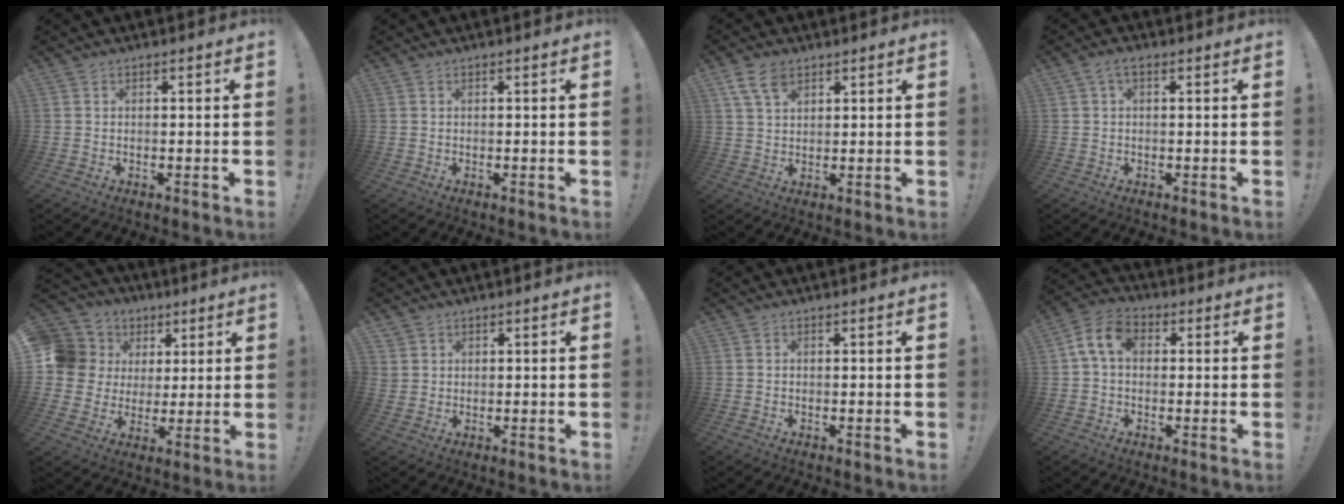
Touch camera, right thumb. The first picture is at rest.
{"total": 0.0}
{"total": 7.0, "force": [4.1, 4.0, 4.0], "torque": [-0.076, -0.007, 0.081]}
{"total": 2.7, "force": [0.7, 1.3, 2.3], "torque": [-0.037, 0.003, 0.011]}
{"total": 12.2, "force": [3.8, 11.0, 3.8], "torque": [-0.072, -0.013, 0.094]}
{"total": 1.9, "force": [1.2, 1.5, 0.2], "torque": [-0.001, -0.007, 0.022]}
{"total": 0.0}
{"total": 8.7, "force": [1.5, 5.9, 6.2], "torque": [-0.128, 0.012, 0.033]}